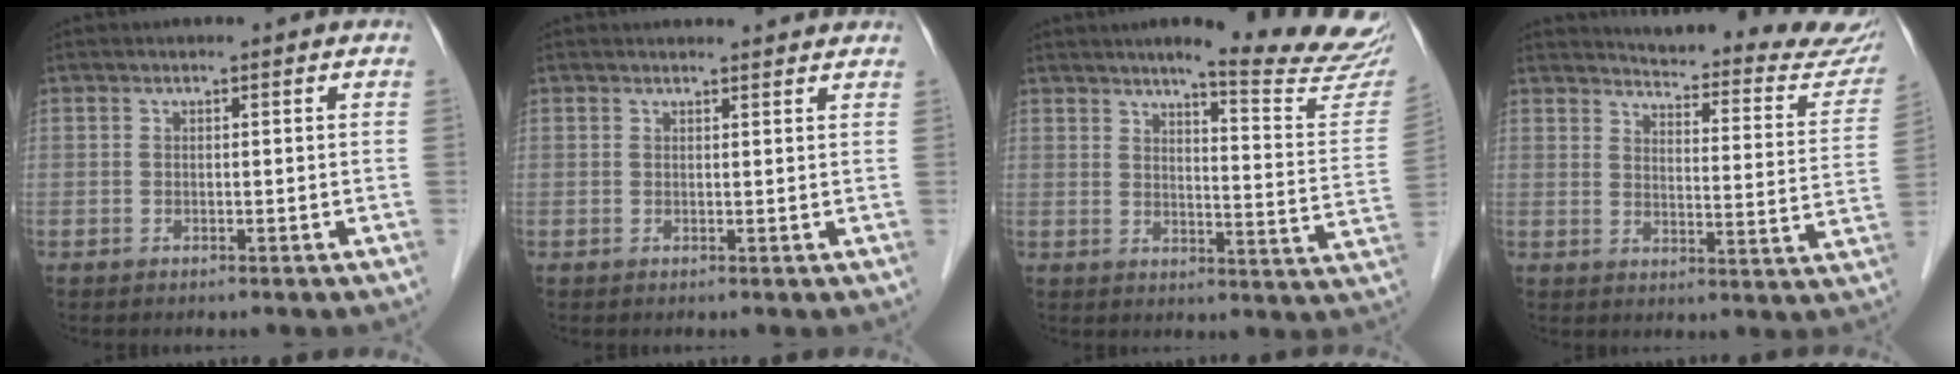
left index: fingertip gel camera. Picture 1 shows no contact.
{"total": 5.2, "force": [5.0, 0.9, 1.0], "torque": [-0.010, 0.014, 0.048]}
{"total": 16.4, "force": [14.9, -0.5, 6.7], "torque": [-0.086, -0.096, 0.167]}
{"total": 20.6, "force": [19.8, 2.4, 5.0], "torque": [-0.055, -0.100, 0.216]}